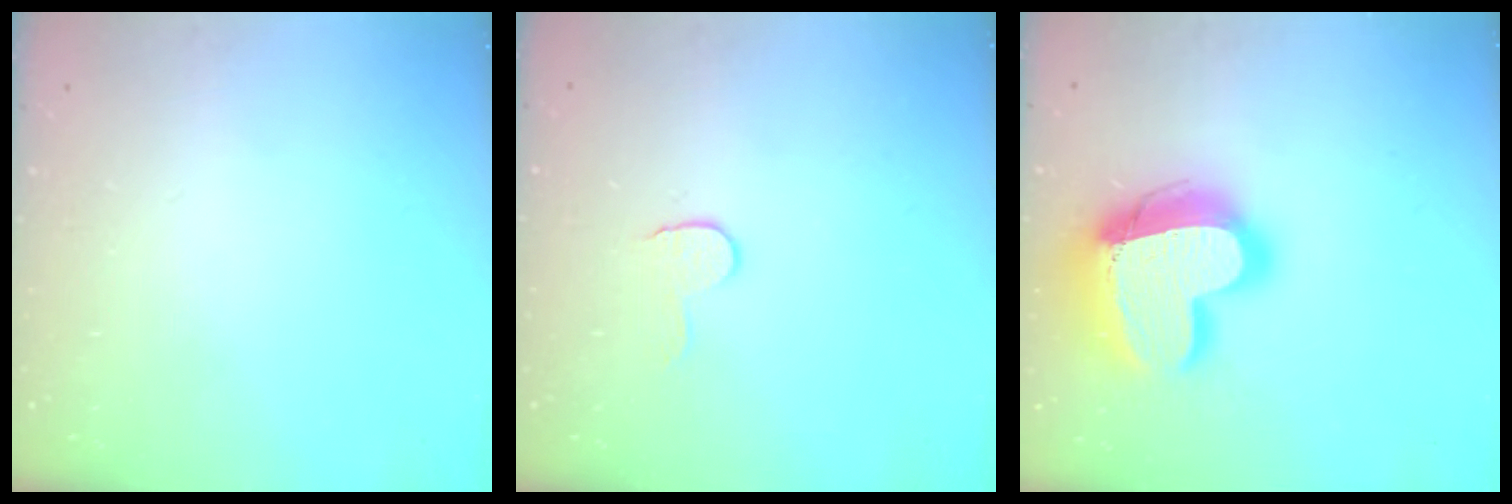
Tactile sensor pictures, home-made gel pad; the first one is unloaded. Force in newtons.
{"total": 4.6, "press": 4.6, "slide": 0.4}
{"total": 21.0, "press": 20.9, "slide": 1.9}